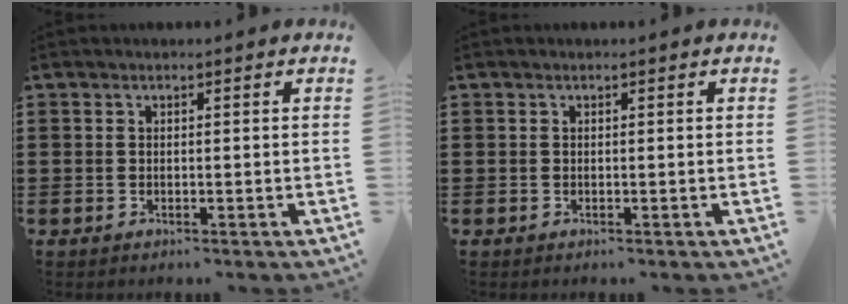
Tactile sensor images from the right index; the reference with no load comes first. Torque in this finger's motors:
{"motor_torque": [0.00, 0.00, 0.00, -0.01]}